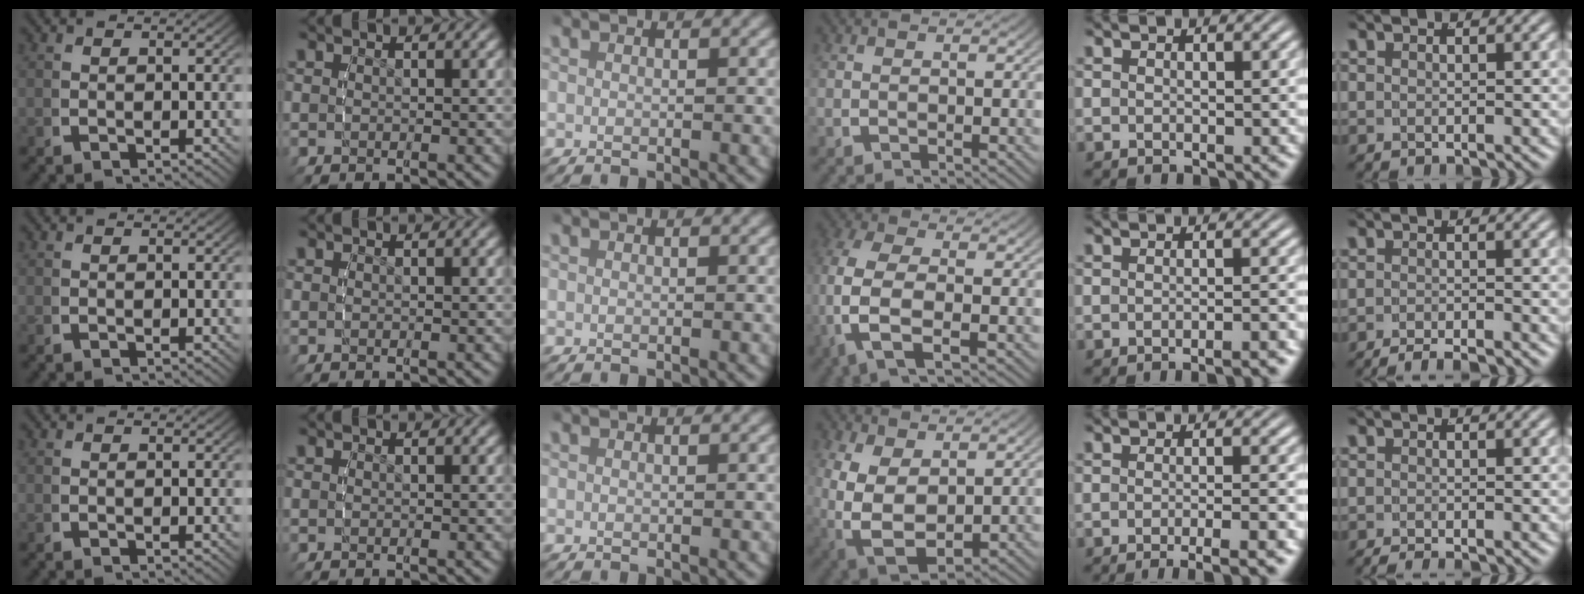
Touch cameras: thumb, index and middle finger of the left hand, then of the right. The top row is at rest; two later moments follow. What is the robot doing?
{"motion": "lift_and_place", "object": "bandage"}